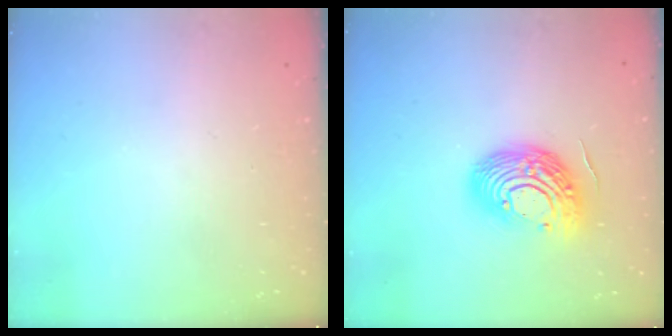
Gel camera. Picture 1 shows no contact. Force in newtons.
{"total": 15.0, "press": 14.9, "slide": 1.5}